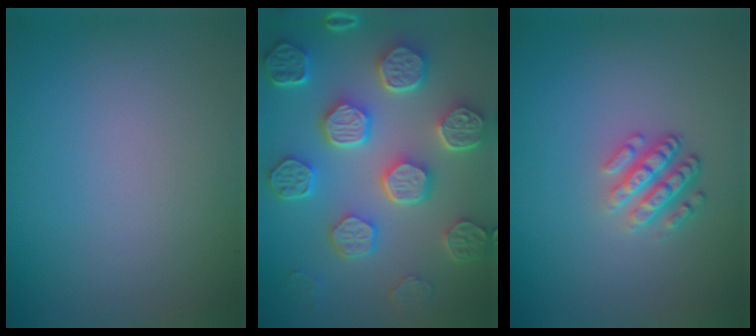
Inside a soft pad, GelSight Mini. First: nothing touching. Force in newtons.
{"total": 8.5, "press": 6.5, "slide": 5.5}
{"total": 3.5, "press": 2.6, "slide": 2.4}